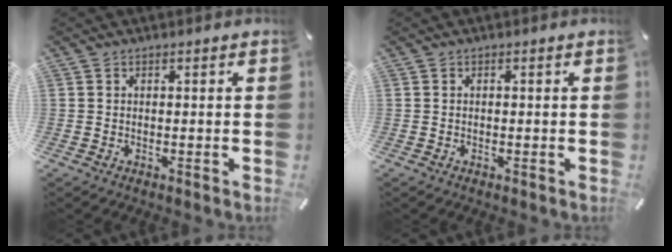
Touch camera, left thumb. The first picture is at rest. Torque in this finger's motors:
{"motor_torque": [0.10, 0.22, -0.01, -0.07, 0.00]}